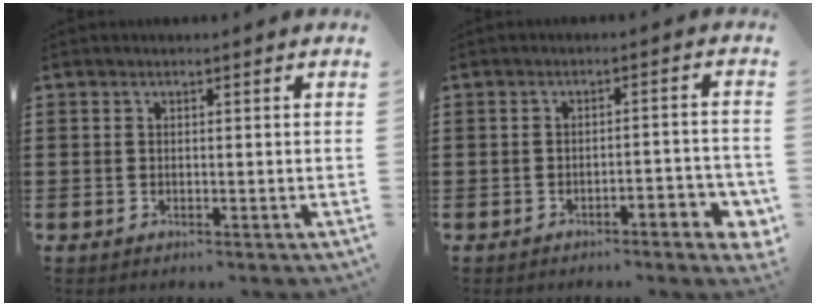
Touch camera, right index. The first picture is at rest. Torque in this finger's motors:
{"motor_torque": [0.06, -0.04, 0.34, 0.06]}